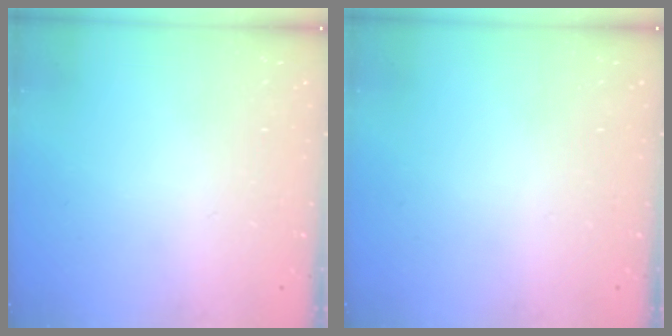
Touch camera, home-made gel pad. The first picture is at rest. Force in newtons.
{"total": 0.0}